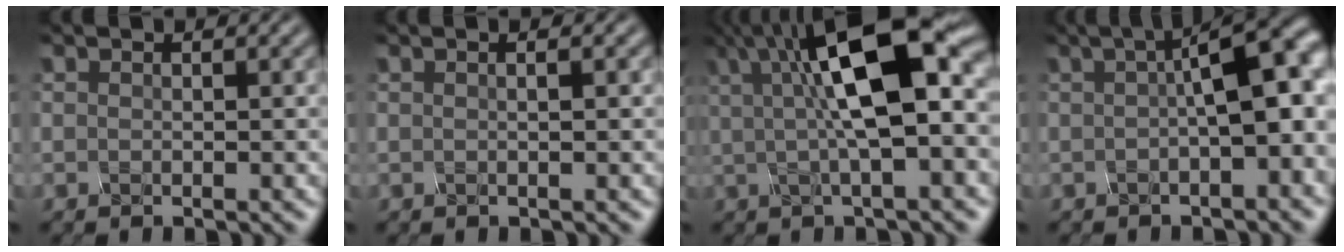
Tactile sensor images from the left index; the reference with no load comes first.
{"total": 1.1, "force": [0.3, 0.3, 1.0], "torque": [-0.010, 0.001, -0.001]}
{"total": 11.3, "force": [2.6, 3.2, 10.5], "torque": [-0.163, 0.021, 0.039]}
{"total": 7.3, "force": [0.6, 2.1, 6.9], "torque": [-0.079, 0.017, 0.008]}